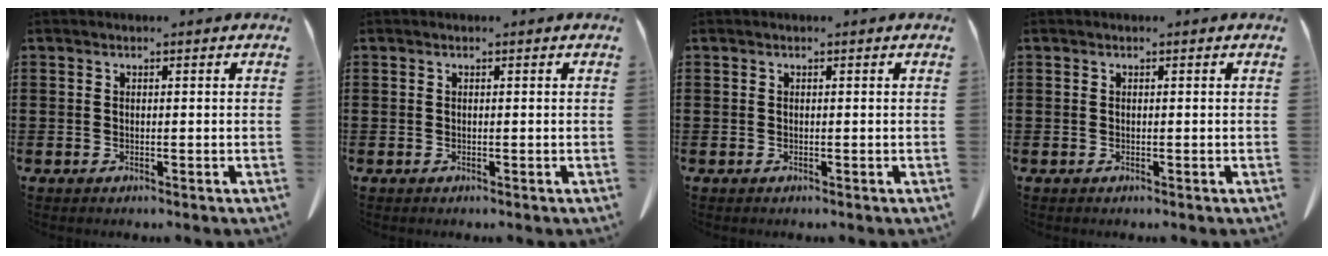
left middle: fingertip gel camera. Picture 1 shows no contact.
{"total": 0.0}
{"total": 0.0}
{"total": 0.0}